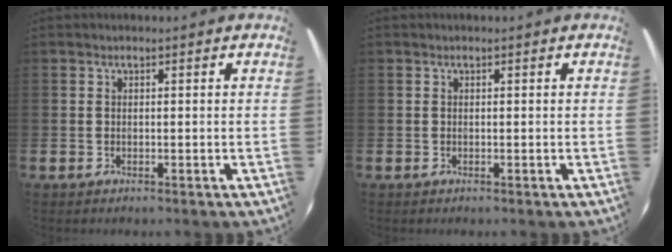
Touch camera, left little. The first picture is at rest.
{"total": 0.0}